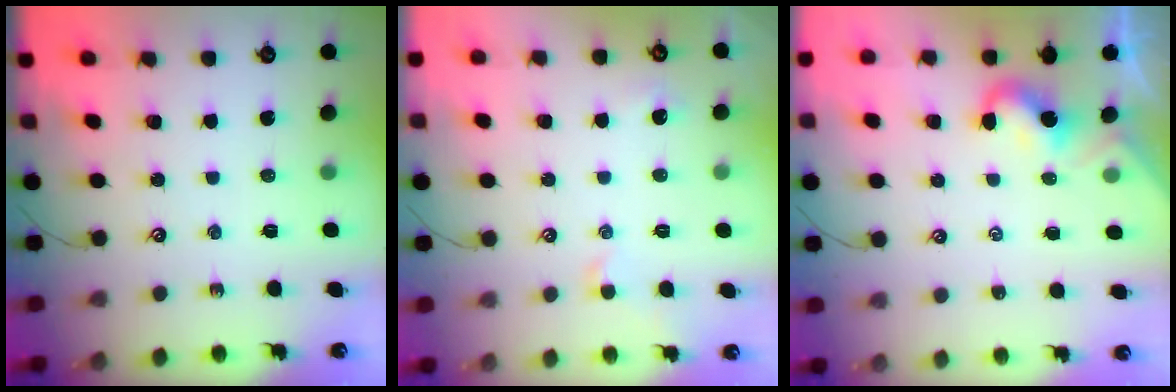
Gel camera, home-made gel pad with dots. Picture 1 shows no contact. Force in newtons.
{"total": 1.1, "press": 1.0, "slide": 0.5}
{"total": 0.5, "press": 0.4, "slide": 0.3}